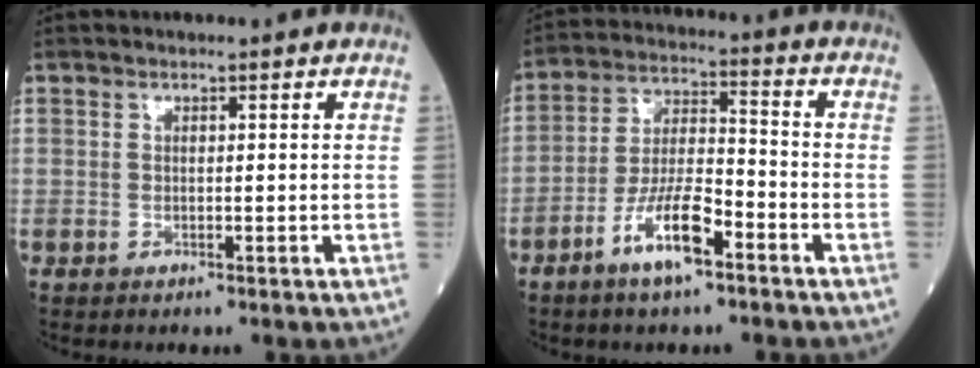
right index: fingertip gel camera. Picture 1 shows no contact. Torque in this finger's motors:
{"motor_torque": [0.36, -0.29, 0.21, 0.06]}